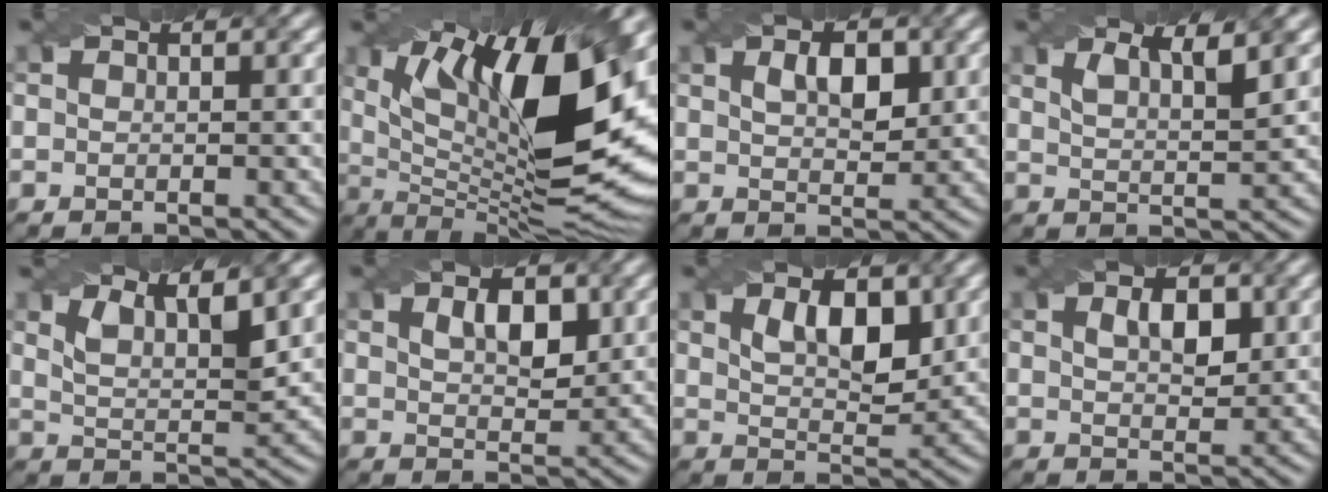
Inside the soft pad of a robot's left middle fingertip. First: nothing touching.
{"total": 18.7, "force": [5.4, 6.4, 16.7], "torque": [-0.255, 0.011, 0.101]}
{"total": 3.4, "force": [1.2, 1.7, 2.7], "torque": [-0.050, 0.003, 0.025]}
{"total": 4.1, "force": [2.6, 1.2, 3.0], "torque": [-0.032, 0.013, 0.026]}
{"total": 5.2, "force": [3.5, 1.6, 3.5], "torque": [-0.056, 0.011, 0.047]}
{"total": 3.6, "force": [1.4, 1.8, 2.8], "torque": [-0.051, 0.002, 0.027]}
{"total": 4.9, "force": [1.9, 2.2, 3.9], "torque": [-0.068, -0.003, 0.033]}
{"total": 3.0, "force": [1.1, 1.5, 2.3], "torque": [-0.045, 0.003, 0.023]}